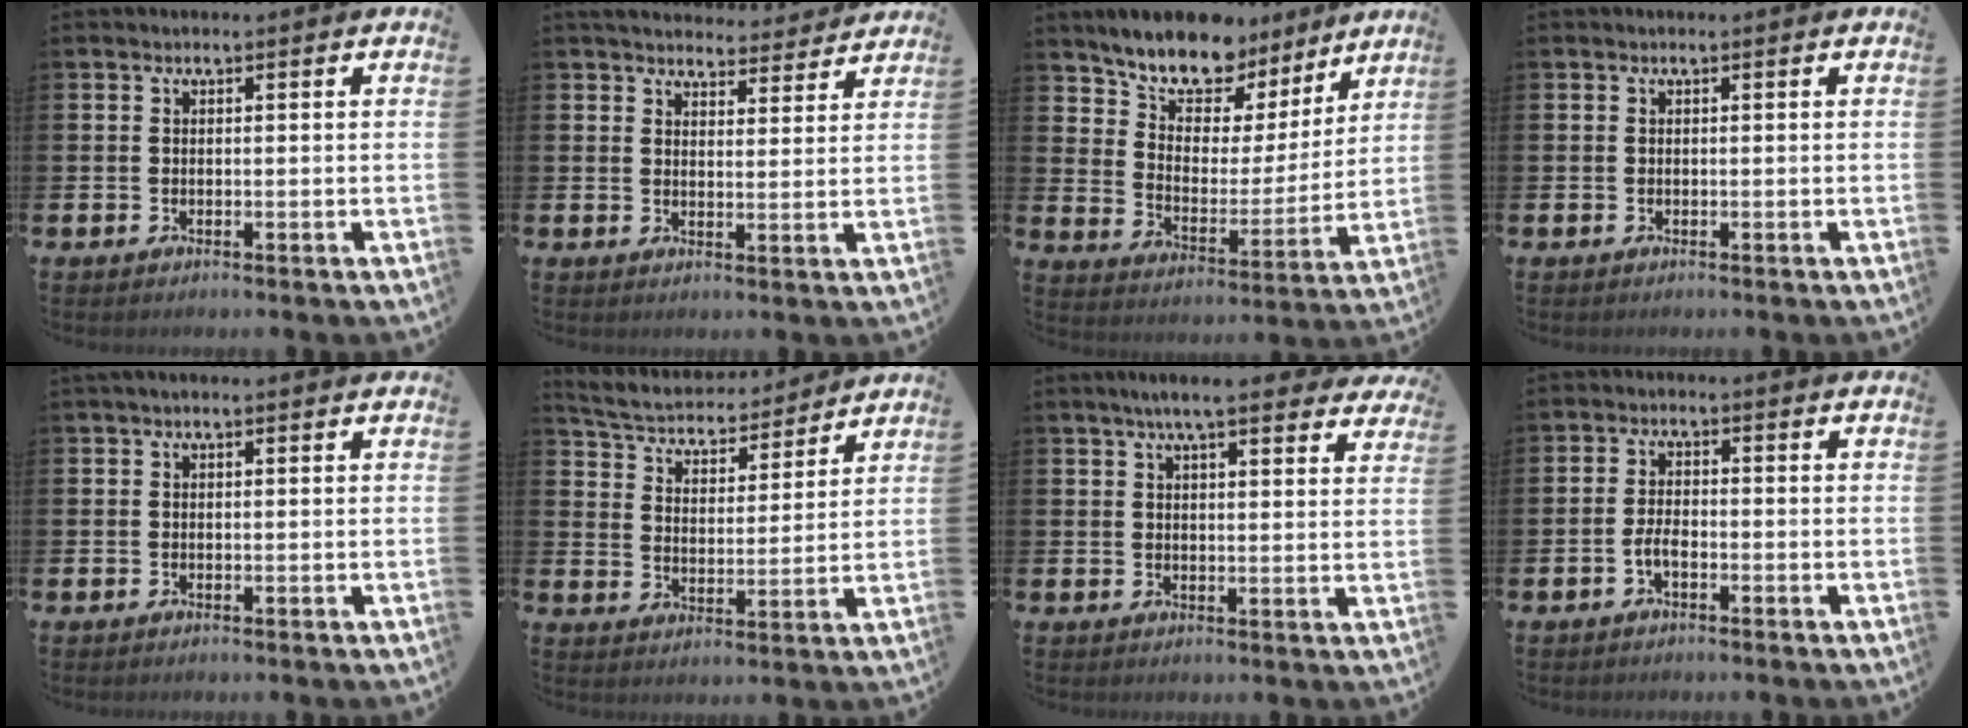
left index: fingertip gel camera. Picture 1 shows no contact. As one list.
[{"total": 4.5, "force": [4.4, 1.0, 0.3], "torque": [-0.010, -0.034, 0.075]}, {"total": 10.1, "force": [9.0, 4.0, 2.3], "torque": [-0.087, -0.064, 0.160]}, {"total": 0.0}, {"total": 0.7, "force": [0.5, 0.1, 0.5], "torque": [-0.008, 0.001, 0.008]}, {"total": 5.4, "force": [5.2, 1.2, 0.8], "torque": [-0.048, -0.044, 0.086]}, {"total": 6.5, "force": [5.6, 1.1, 3.1], "torque": [-0.063, -0.015, 0.099]}, {"total": 2.4, "force": [-1.0, 1.0, 1.9], "torque": [-0.033, 0.002, -0.021]}]